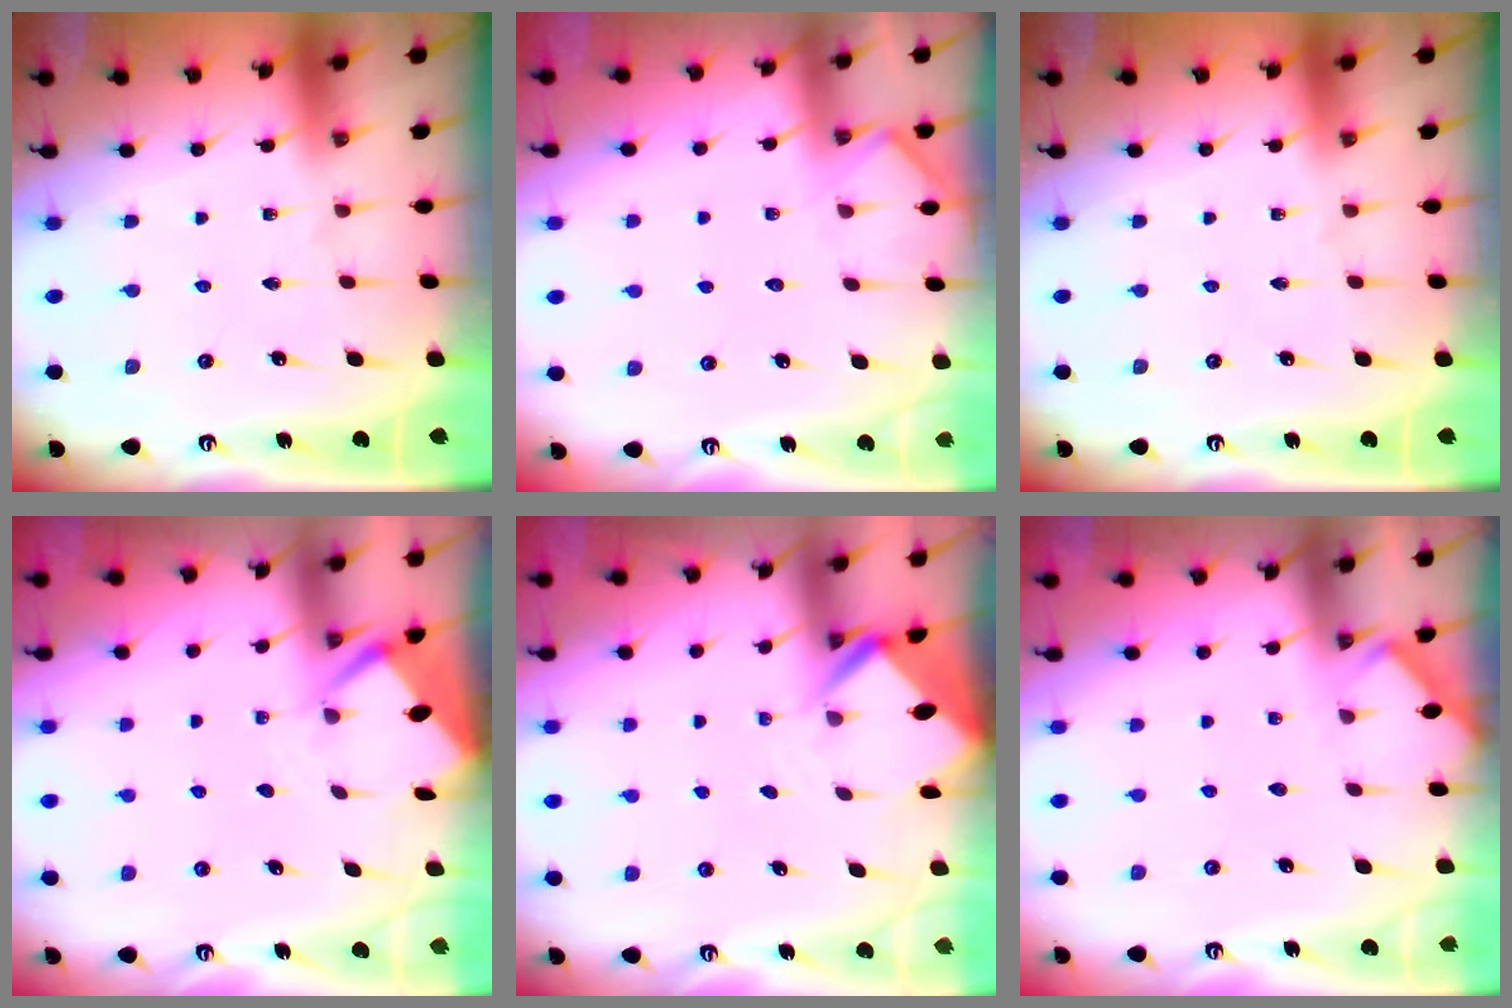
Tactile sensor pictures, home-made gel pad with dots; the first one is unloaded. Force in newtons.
{"total": 5.4, "press": 5.4, "slide": 0.5}
{"total": 0.0}
{"total": 2.8, "press": 2.8, "slide": 0.3}
{"total": 3.1, "press": 3.1, "slide": 0.2}
{"total": 2.3, "press": 2.3, "slide": 0.3}